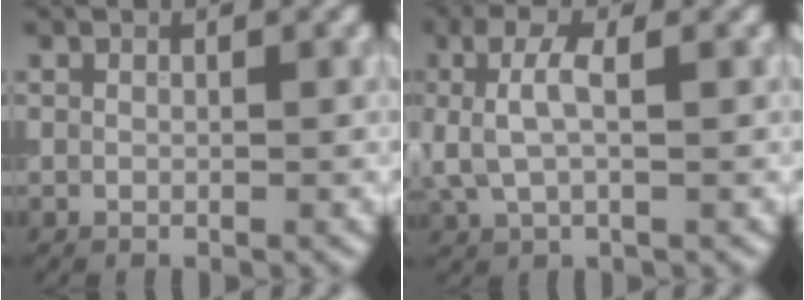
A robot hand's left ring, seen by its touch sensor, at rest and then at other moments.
{"total": 3.5, "force": [0.5, 1.5, 3.1], "torque": [-0.067, 0.005, 0.008]}